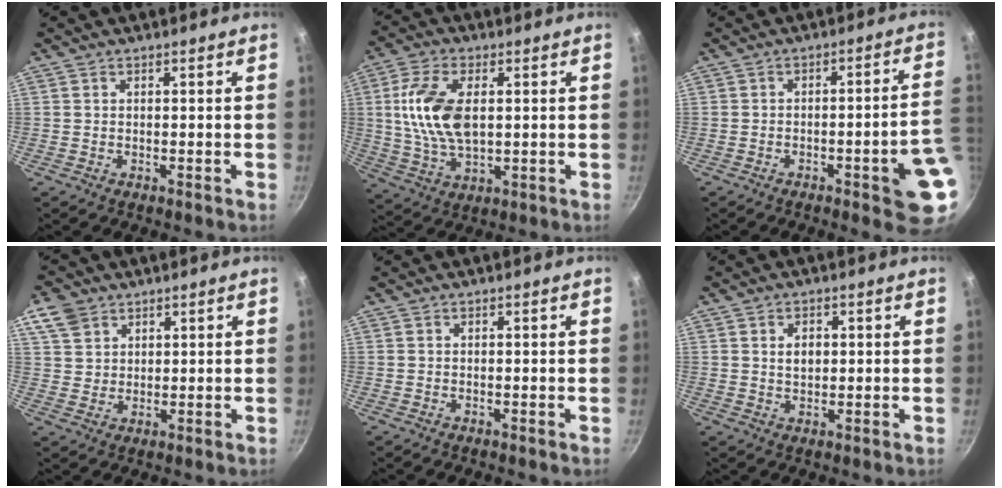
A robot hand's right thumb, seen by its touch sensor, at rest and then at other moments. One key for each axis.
{"total": 13.0, "fx": 1.9, "fy": 7.1, "fz": 10.8, "tx": -0.207, "ty": -0.001, "tz": 0.039}
{"total": 11.8, "fx": -3.9, "fy": 2.2, "fz": 10.9, "tx": -0.103, "ty": 0.032, "tz": -0.047}
{"total": 6.6, "fx": 3.7, "fy": 4.9, "fz": 2.4, "tx": -0.029, "ty": -0.005, "tz": 0.072}
{"total": 0.0}
{"total": 3.3, "fx": 0.7, "fy": 2.3, "fz": 2.2, "tx": -0.026, "ty": 0.000, "tz": 0.016}